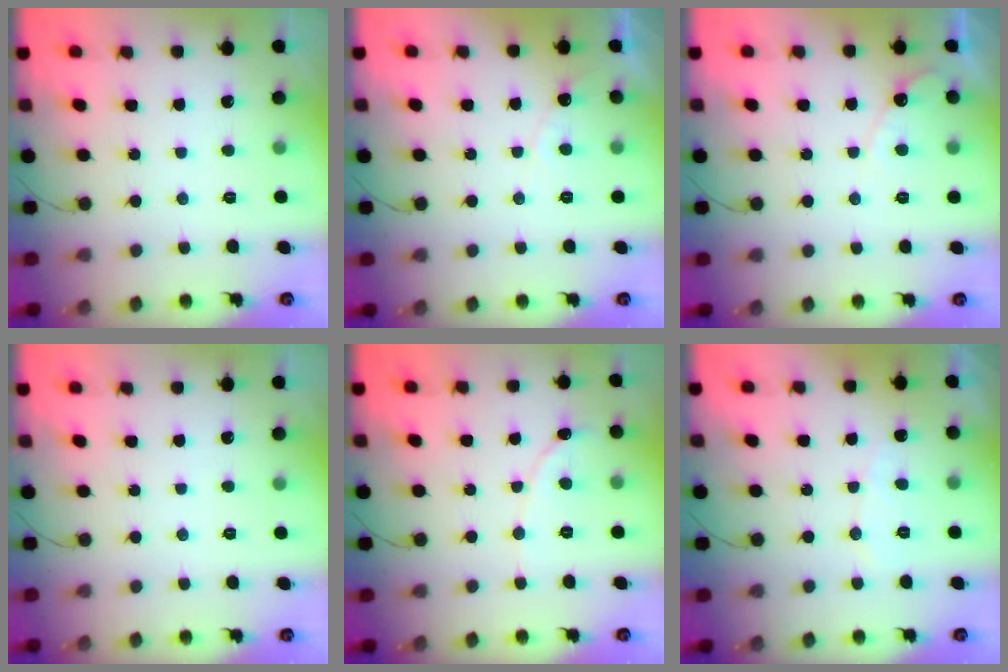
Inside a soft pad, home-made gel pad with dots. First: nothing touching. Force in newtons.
{"total": 4.7, "press": 4.7, "slide": 0.3}
{"total": 6.3, "press": 6.3, "slide": 0.3}
{"total": 0.0}
{"total": 1.7, "press": 1.7, "slide": 0.1}
{"total": 4.5, "press": 4.5, "slide": 0.3}